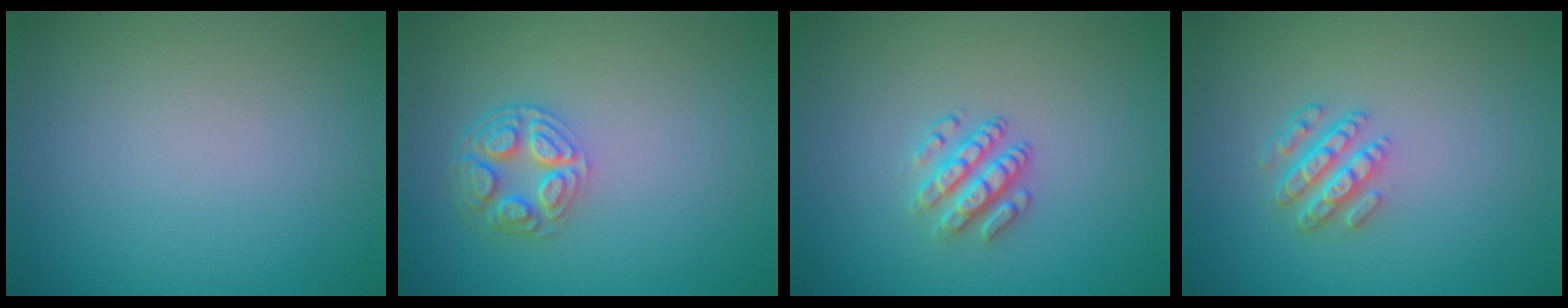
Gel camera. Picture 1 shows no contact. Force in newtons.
{"total": 4.5, "press": 3.4, "slide": 2.9}
{"total": 3.0, "press": 2.4, "slide": 1.6}
{"total": 4.0, "press": 2.8, "slide": 2.8}